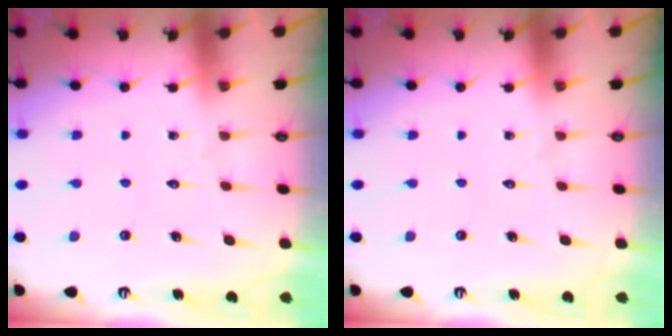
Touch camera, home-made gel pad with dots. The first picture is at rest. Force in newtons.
{"total": 0.0}